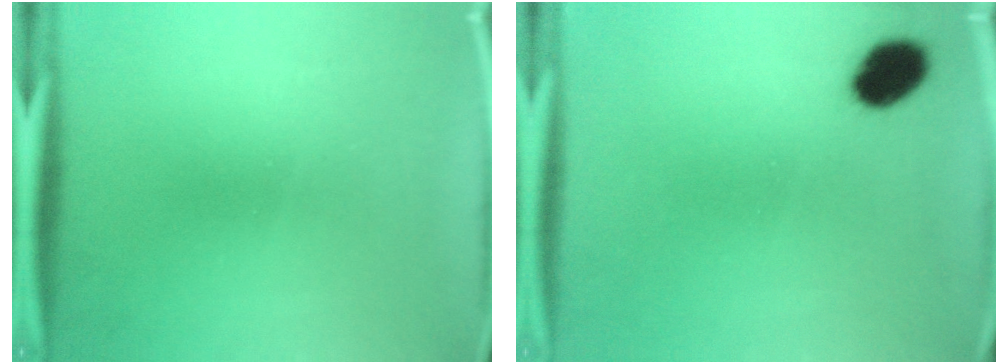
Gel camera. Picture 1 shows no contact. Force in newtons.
{"total": 7.0}